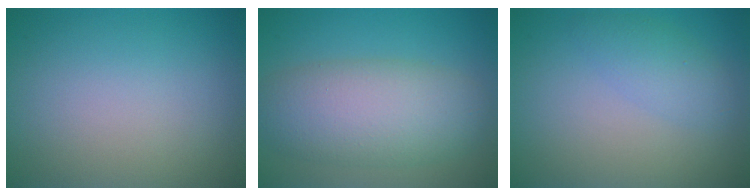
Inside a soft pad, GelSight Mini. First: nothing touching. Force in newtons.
{"total": 7.3, "press": 7.3, "slide": 0.2}
{"total": 2.2, "press": 2.2, "slide": 0.0}